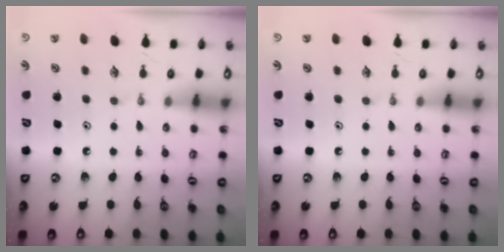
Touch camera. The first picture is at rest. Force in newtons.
{"total": 0.0}